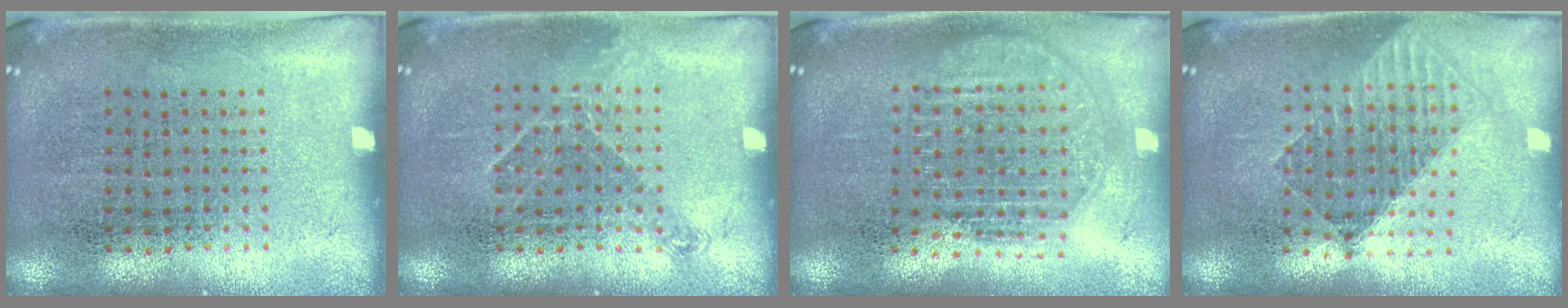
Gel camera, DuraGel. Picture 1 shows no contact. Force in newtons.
{"total": 0.9, "press": 0.8, "slide": 0.5}
{"total": 1.8, "press": 1.5, "slide": 1.0}
{"total": 1.5, "press": 1.3, "slide": 0.8}